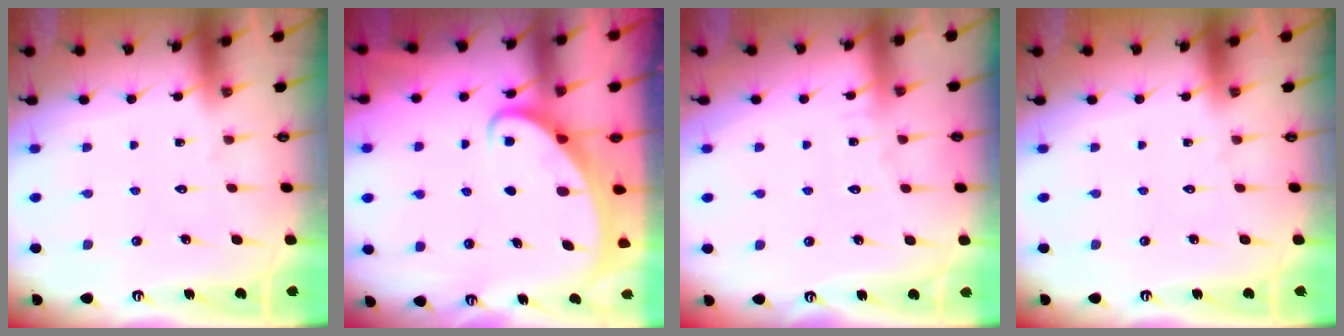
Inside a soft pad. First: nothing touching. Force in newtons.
{"total": 2.6, "press": 2.6, "slide": 0.3}
{"total": 2.6, "press": 2.6, "slide": 0.3}
{"total": 0.0}